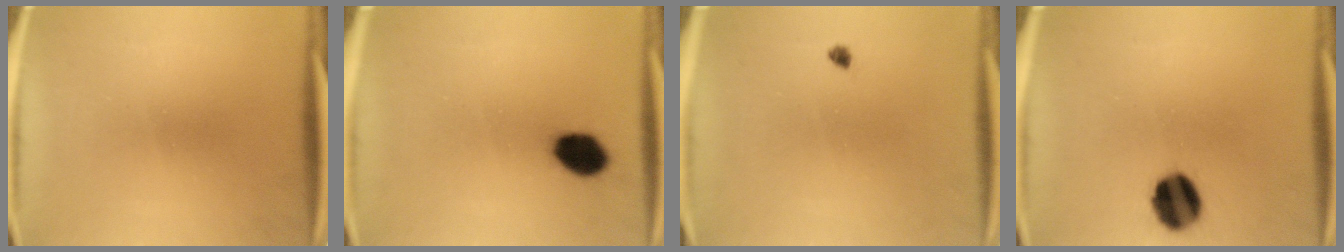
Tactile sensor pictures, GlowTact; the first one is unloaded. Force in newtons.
{"total": 7.5}
{"total": 0.9}
{"total": 11.0}